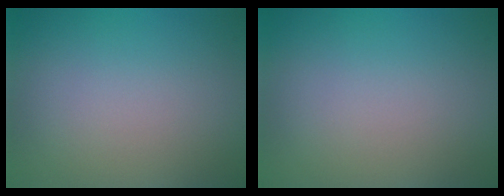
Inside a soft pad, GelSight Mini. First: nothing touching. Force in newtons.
{"total": 0.0}